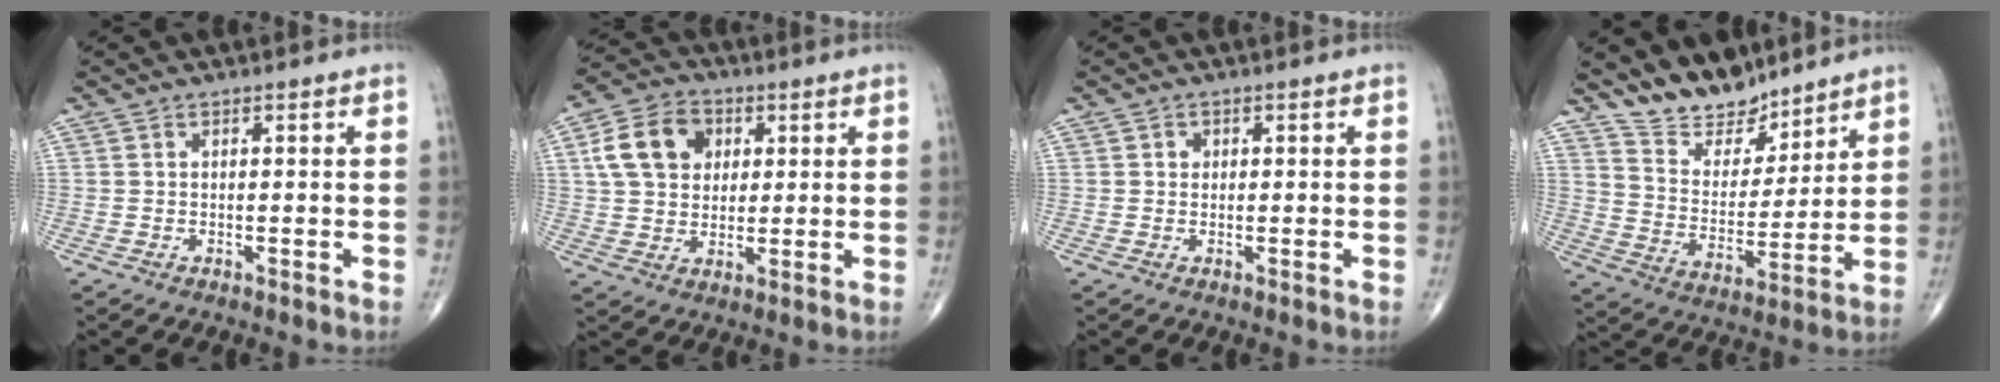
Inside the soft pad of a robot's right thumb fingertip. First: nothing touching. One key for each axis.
{"total": 11.2, "fx": 3.1, "fy": 8.5, "fz": 6.6, "tx": -0.100, "ty": 0.005, "tz": 0.049}
{"total": 1.1, "fx": 0.2, "fy": 1.0, "fz": 0.3, "tx": 0.000, "ty": 0.001, "tz": 0.002}
{"total": 11.9, "fx": 10.2, "fy": 5.2, "fz": 3.2, "tx": -0.023, "ty": -0.080, "tz": 0.191}